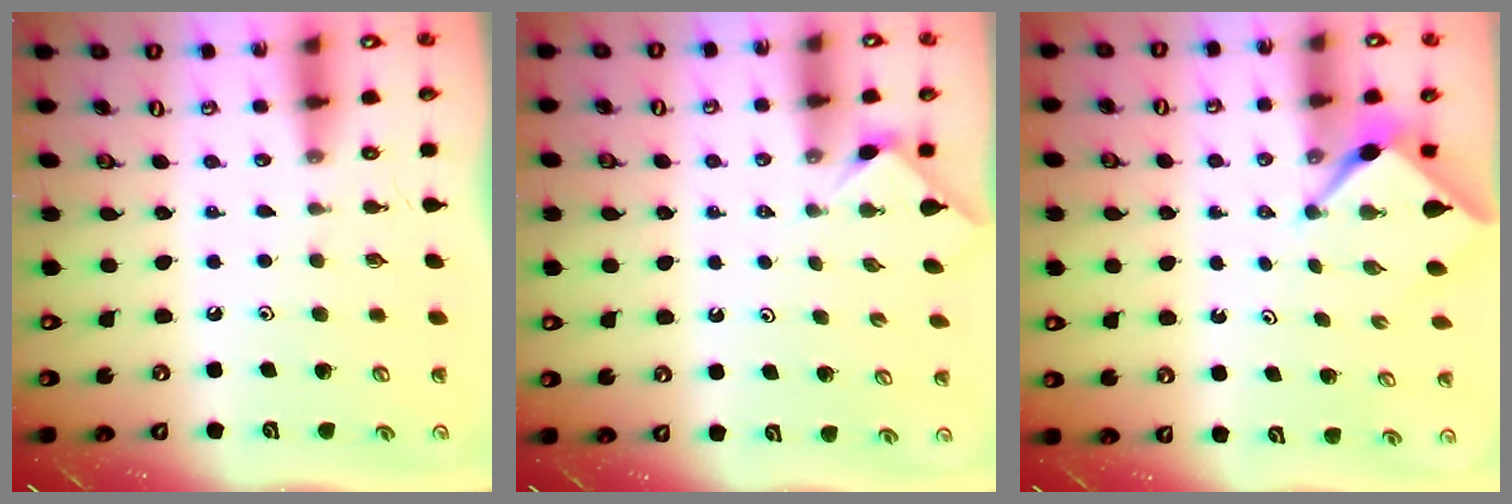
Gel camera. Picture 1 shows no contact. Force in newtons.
{"total": 2.1, "press": 2.1, "slide": 0.4}
{"total": 2.3, "press": 2.2, "slide": 0.3}